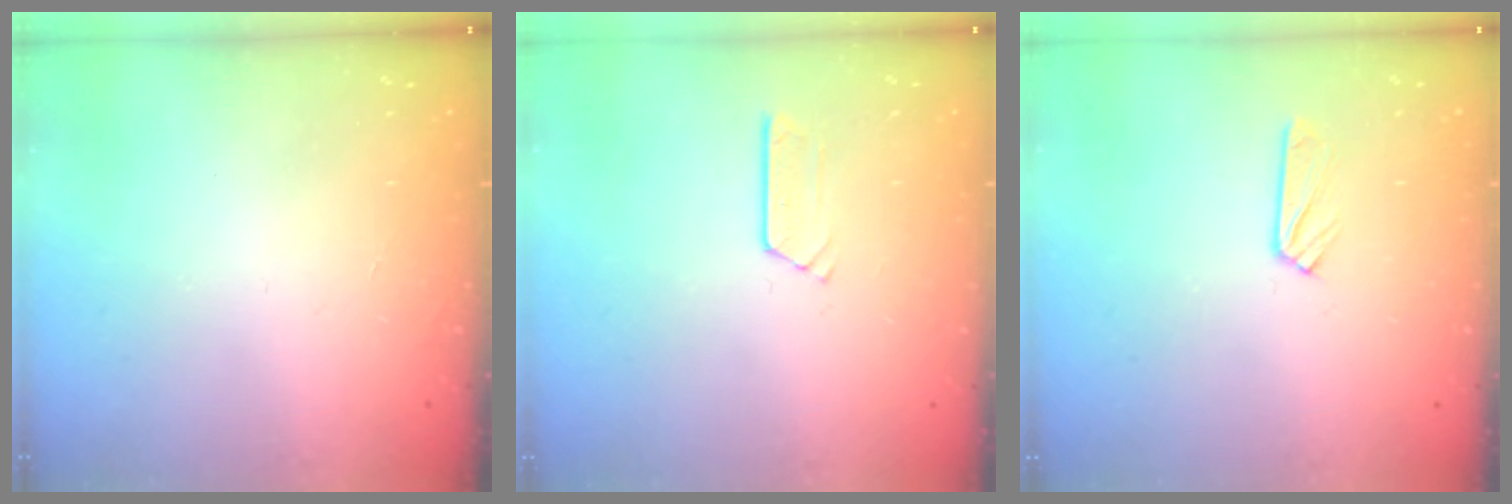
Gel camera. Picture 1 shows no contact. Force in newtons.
{"total": 2.5, "press": 2.5, "slide": 0.2}
{"total": 4.0, "press": 4.0, "slide": 0.4}